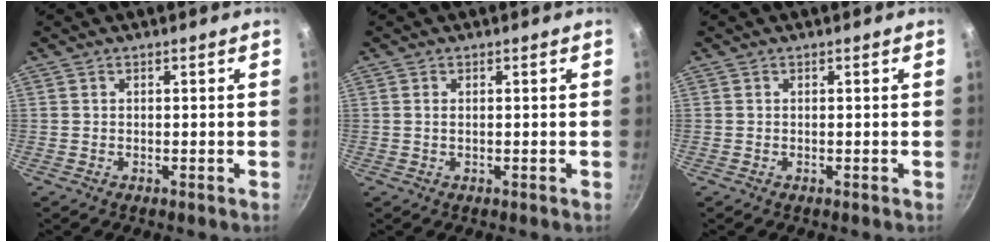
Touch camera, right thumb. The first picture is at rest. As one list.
[{"total": 0.7, "force": [0.1, 0.4, 0.6], "torque": [-0.015, 0.002, 0.004]}, {"total": 0.0}]